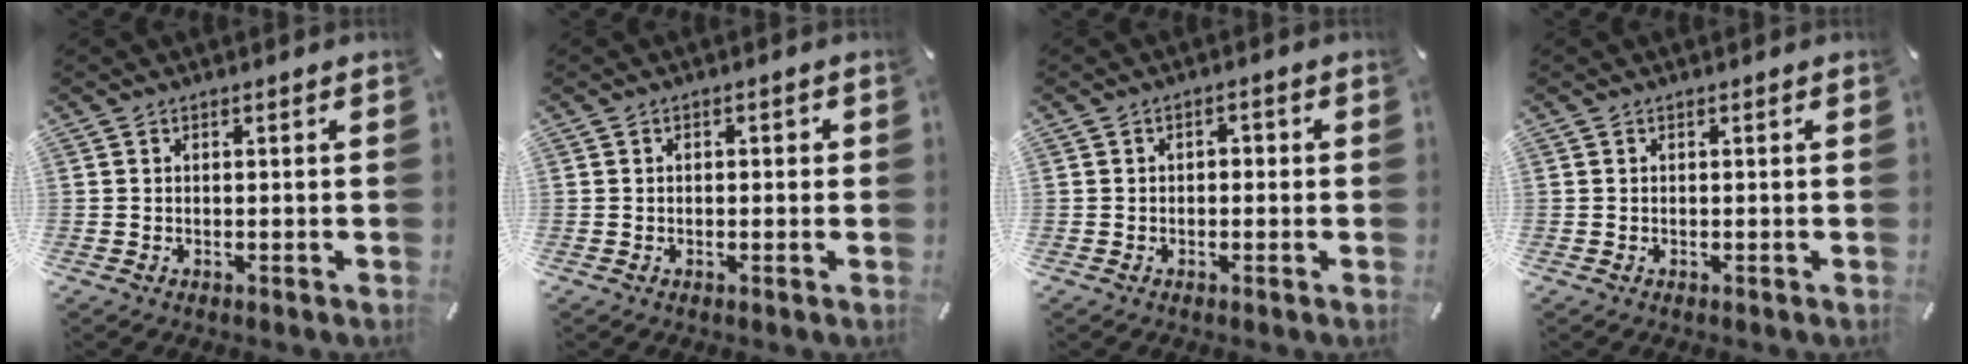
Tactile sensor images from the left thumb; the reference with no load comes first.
{"total": 1.1, "force": [-0.2, 0.8, 0.7], "torque": [-0.014, 0.006, -0.007]}
{"total": 1.6, "force": [-0.7, 1.1, 0.9], "torque": [-0.018, 0.009, -0.018]}
{"total": 0.0}